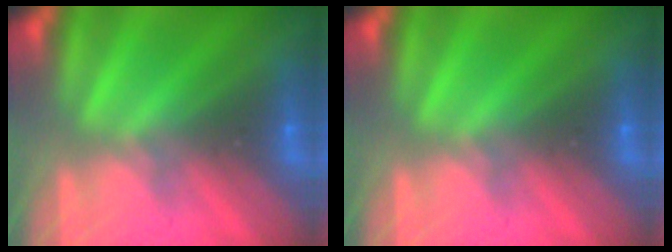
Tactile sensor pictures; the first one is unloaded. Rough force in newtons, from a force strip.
{"total": 0.0}